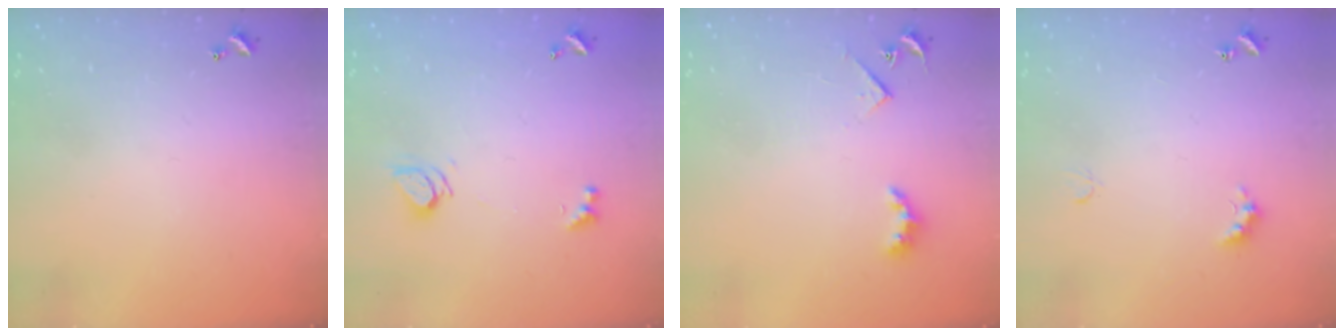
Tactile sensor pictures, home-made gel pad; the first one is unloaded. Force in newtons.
{"total": 3.6, "press": 3.6, "slide": 0.4}
{"total": 3.6, "press": 3.6, "slide": 0.6}
{"total": 2.8, "press": 2.7, "slide": 0.6}